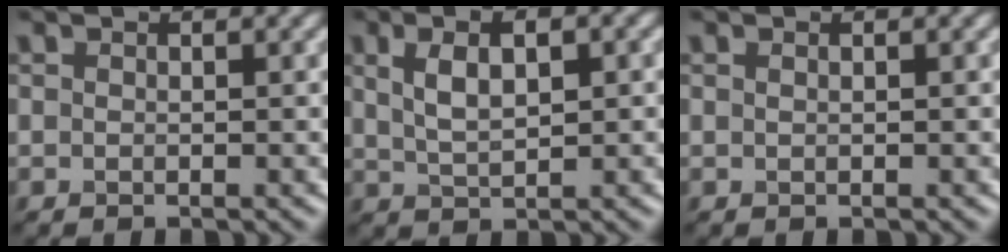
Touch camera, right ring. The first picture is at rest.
{"total": 4.4, "force": [1.4, 1.8, 3.7], "torque": [-0.075, 0.005, 0.027]}
{"total": 0.0}